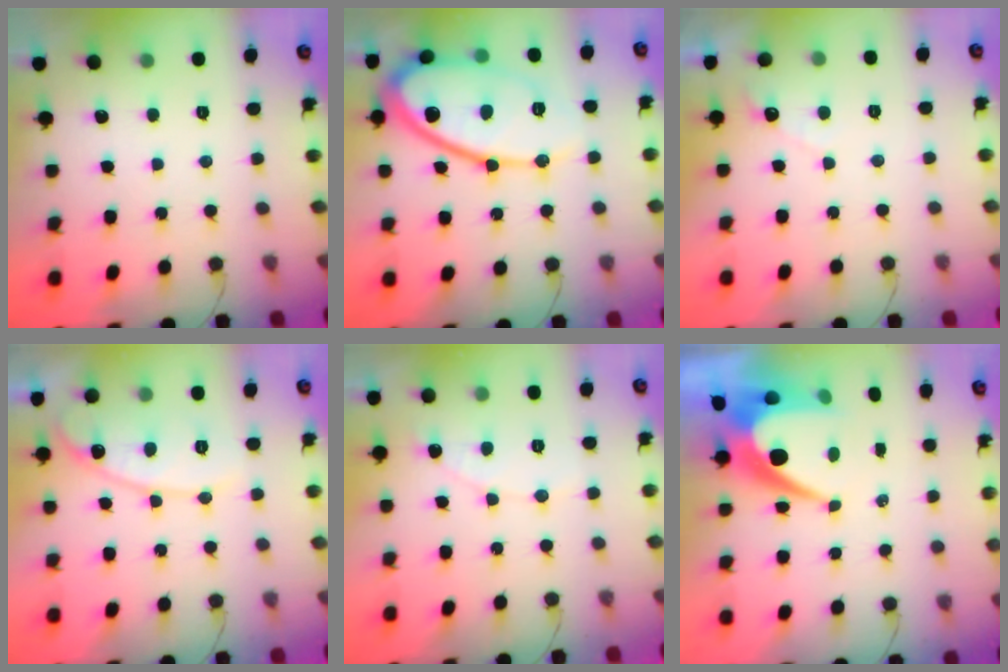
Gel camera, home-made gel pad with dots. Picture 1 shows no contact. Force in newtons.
{"total": 20.7, "press": 20.7, "slide": 1.4}
{"total": 3.9, "press": 3.9, "slide": 0.2}
{"total": 11.5, "press": 11.4, "slide": 1.0}
{"total": 3.7, "press": 3.7, "slide": 0.4}
{"total": 11.2, "press": 11.2, "slide": 0.6}